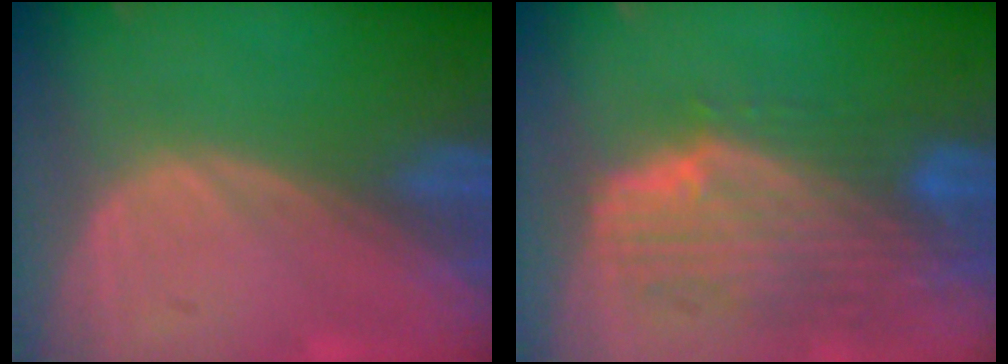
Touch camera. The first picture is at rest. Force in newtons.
{"total": 10.2, "press": 9.0, "slide": 4.8}